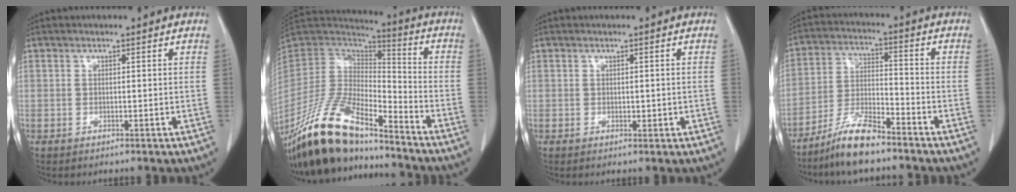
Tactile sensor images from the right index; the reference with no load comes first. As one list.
[{"total": 18.7, "force": [-15.3, 5.0, 9.5], "torque": [-0.194, -0.003, -0.284]}, {"total": 1.0, "force": [-0.1, 0.6, 0.8], "torque": [-0.011, -0.001, 0.004]}, {"total": 8.5, "force": [-6.9, 1.4, 4.7], "torque": [-0.099, -0.011, -0.132]}]